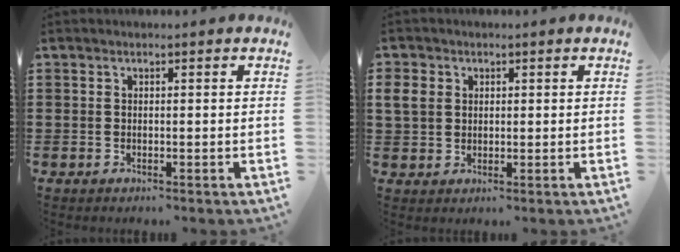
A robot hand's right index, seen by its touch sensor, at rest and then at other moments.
{"total": 3.2, "force": [0.8, 2.8, 1.3], "torque": [-0.045, 0.009, 0.010]}